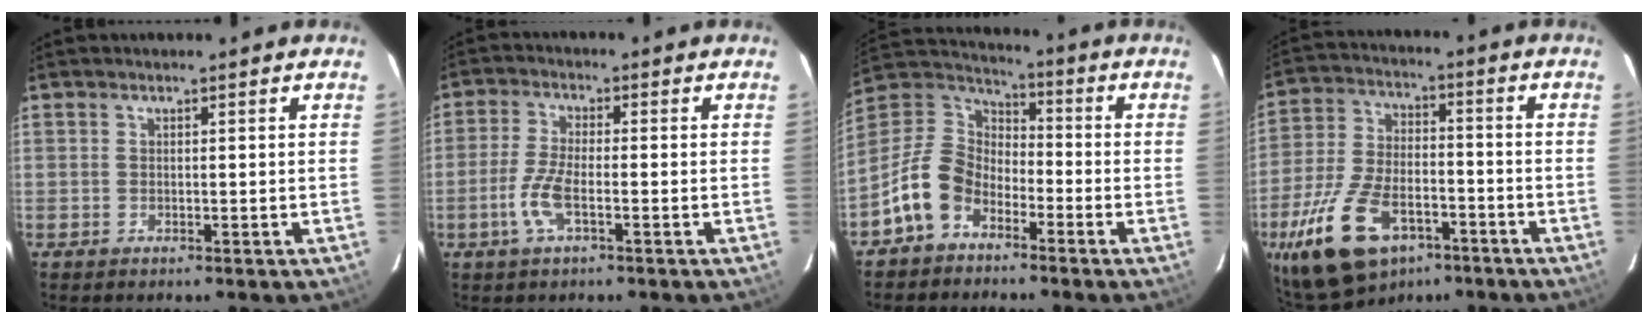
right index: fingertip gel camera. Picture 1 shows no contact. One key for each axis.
{"total": 5.8, "fx": -2.3, "fy": 1.5, "fz": 5.1, "tx": -0.117, "ty": -0.001, "tz": -0.048}
{"total": 11.3, "fx": -6.4, "fy": 7.3, "fz": 5.7, "tx": -0.124, "ty": 0.025, "tz": -0.130}
{"total": 18.8, "fx": -10.6, "fy": 10.1, "fz": 11.9, "tx": -0.260, "ty": -0.015, "tz": -0.184}